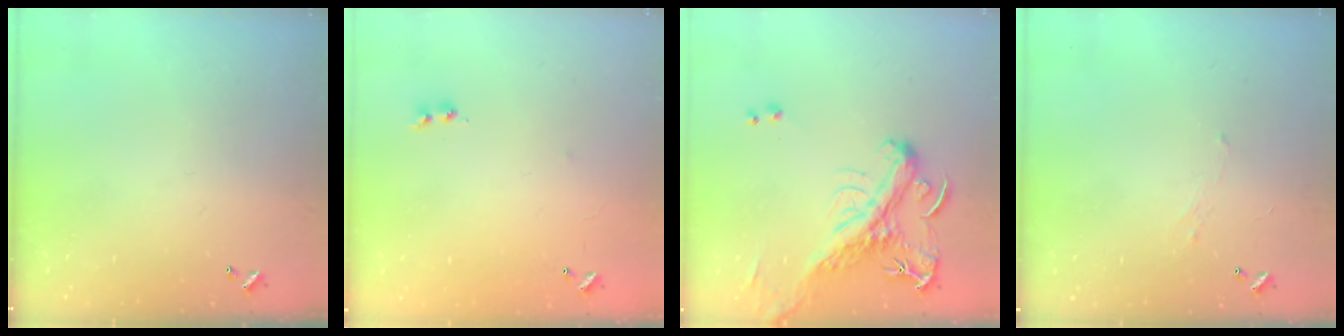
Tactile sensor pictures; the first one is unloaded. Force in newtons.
{"total": 7.3, "press": 7.3, "slide": 0.5}
{"total": 3.5, "press": 3.4, "slide": 1.0}
{"total": 1.0, "press": 0.8, "slide": 0.5}